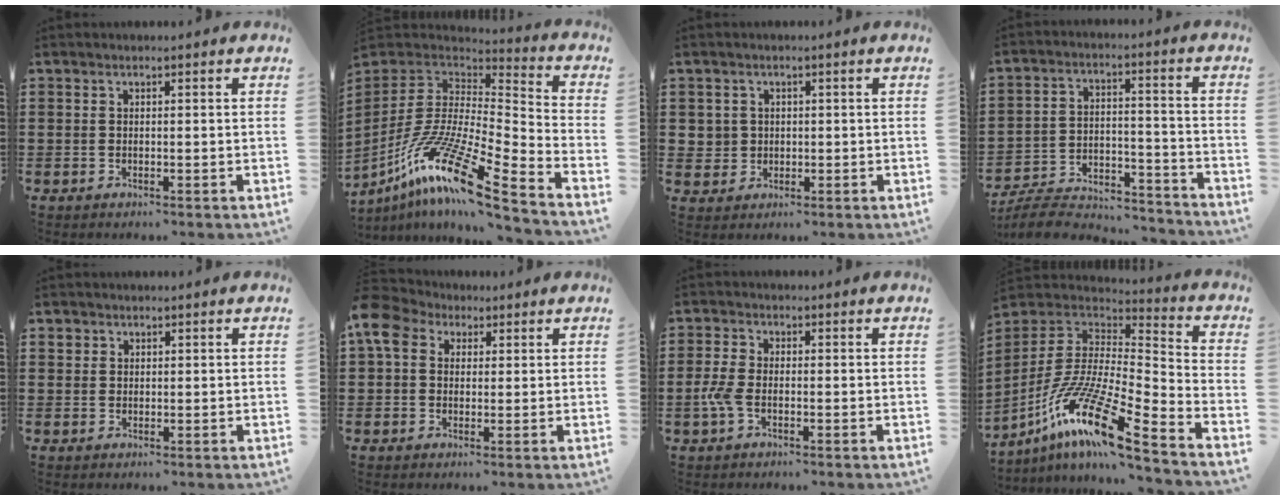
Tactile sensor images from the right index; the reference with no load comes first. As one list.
[{"total": 15.3, "force": [-9.7, 1.8, 11.7], "torque": [-0.237, 0.005, -0.189]}, {"total": 2.3, "force": [0.1, 2.3, 0.2], "torque": [-0.016, 0.010, 0.000]}, {"total": 6.8, "force": [-6.4, 1.6, 1.7], "torque": [-0.035, 0.009, -0.128]}, {"total": 1.4, "force": [0.8, 1.1, 0.1], "torque": [-0.005, 0.004, 0.016]}, {"total": 6.0, "force": [2.1, 4.9, 2.8], "torque": [-0.090, 0.011, 0.036]}, {"total": 3.8, "force": [-1.3, 1.9, 3.0], "torque": [-0.088, -0.009, -0.033]}, {"total": 15.6, "force": [-10.2, 2.4, 11.6], "torque": [-0.237, 0.005, -0.195]}]